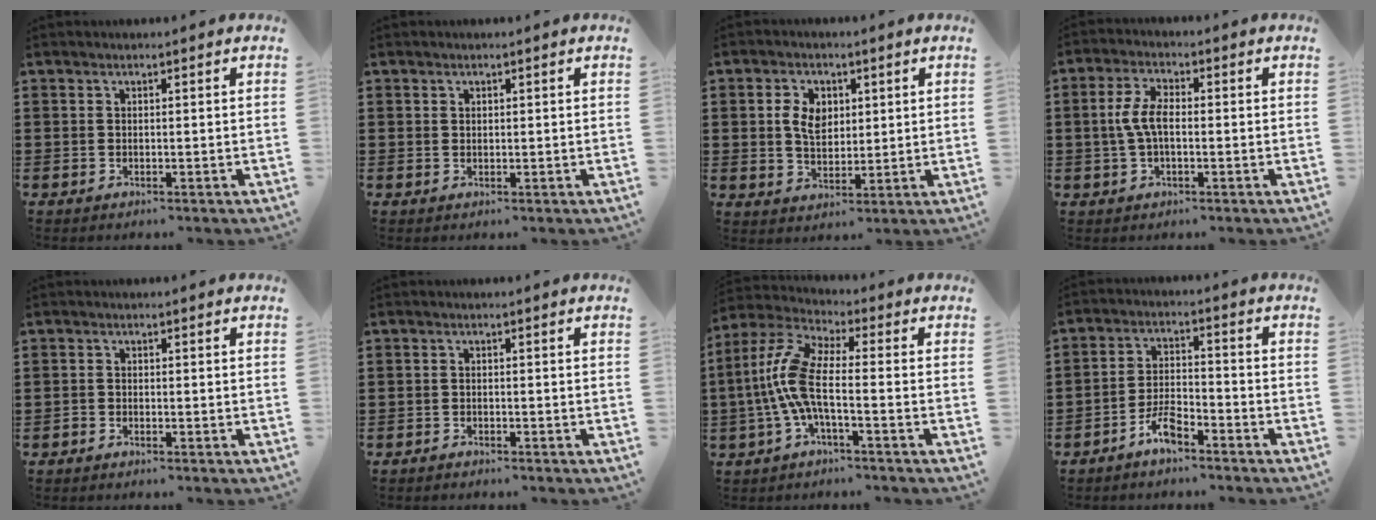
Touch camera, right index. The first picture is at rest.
{"total": 0.7, "force": [0.4, 0.5, 0.1], "torque": [-0.004, 0.002, 0.009]}
{"total": 5.2, "force": [1.2, 3.7, 3.4], "torque": [-0.087, 0.011, 0.016]}
{"total": 5.2, "force": [-0.3, 2.4, 4.7], "torque": [-0.115, -0.003, -0.015]}
{"total": 0.8, "force": [-0.7, 0.4, 0.2], "torque": [-0.005, 0.001, -0.014]}
{"total": 1.1, "force": [-1.0, 0.3, 0.0], "torque": [-0.004, 0.001, -0.022]}
{"total": 9.2, "force": [-1.6, 3.1, 8.5], "torque": [-0.208, -0.013, -0.038]}
{"total": 5.0, "force": [-3.8, 1.6, 3.0], "torque": [-0.071, 0.008, -0.077]}